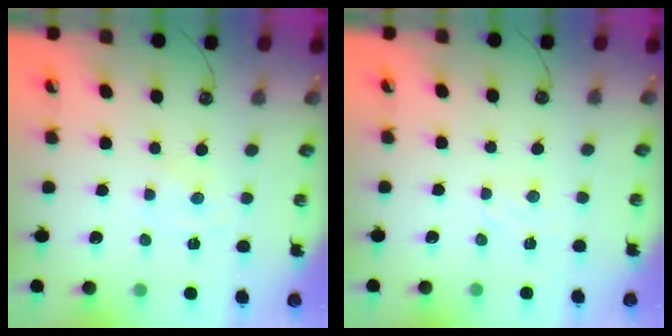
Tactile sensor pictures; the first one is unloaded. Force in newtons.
{"total": 3.6, "press": 3.6, "slide": 0.6}